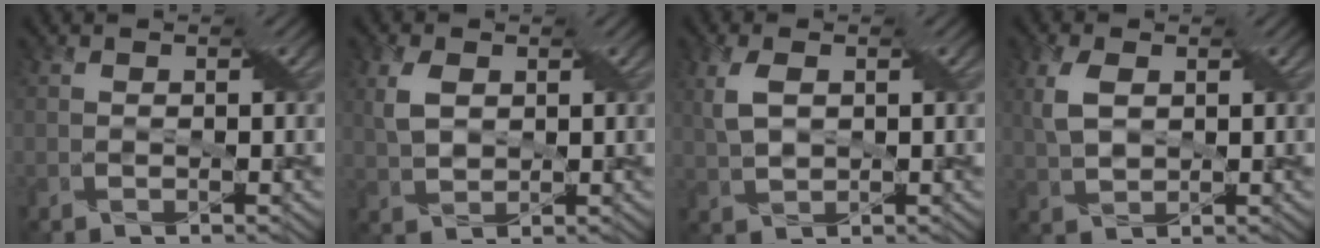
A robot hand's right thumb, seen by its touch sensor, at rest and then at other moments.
{"total": 4.0, "force": [1.3, 2.7, 2.7], "torque": [-0.072, 0.005, 0.027]}
{"total": 4.0, "force": [1.2, 2.2, 3.2], "torque": [-0.084, 0.007, 0.026]}
{"total": 4.4, "force": [1.3, 2.7, 3.2], "torque": [-0.086, 0.006, 0.027]}